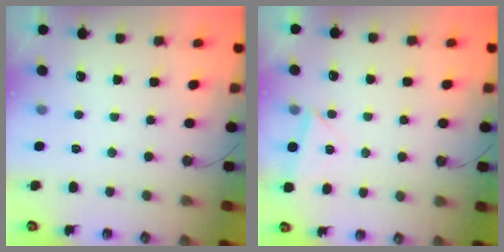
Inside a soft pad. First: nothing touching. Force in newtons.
{"total": 3.4, "press": 3.3, "slide": 0.8}